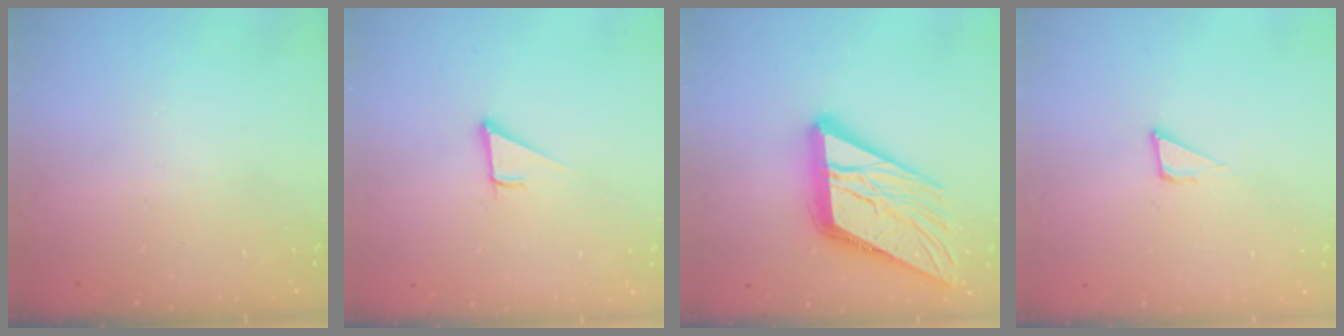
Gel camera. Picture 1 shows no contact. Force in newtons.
{"total": 2.8, "press": 2.8, "slide": 0.1}
{"total": 18.3, "press": 18.2, "slide": 1.9}
{"total": 2.3, "press": 2.3, "slide": 0.1}